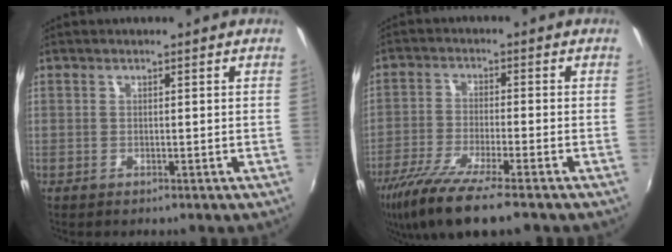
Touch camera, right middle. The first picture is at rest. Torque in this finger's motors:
{"motor_torque": [1.12, -1.01, 0.42, 0.17]}